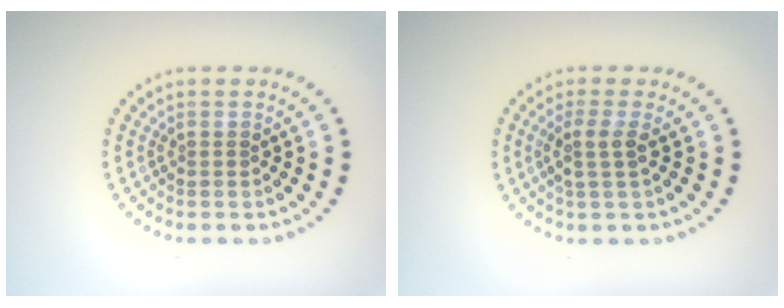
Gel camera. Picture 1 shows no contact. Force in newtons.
{"total": 2.1, "press": 1.7, "slide": 1.2}